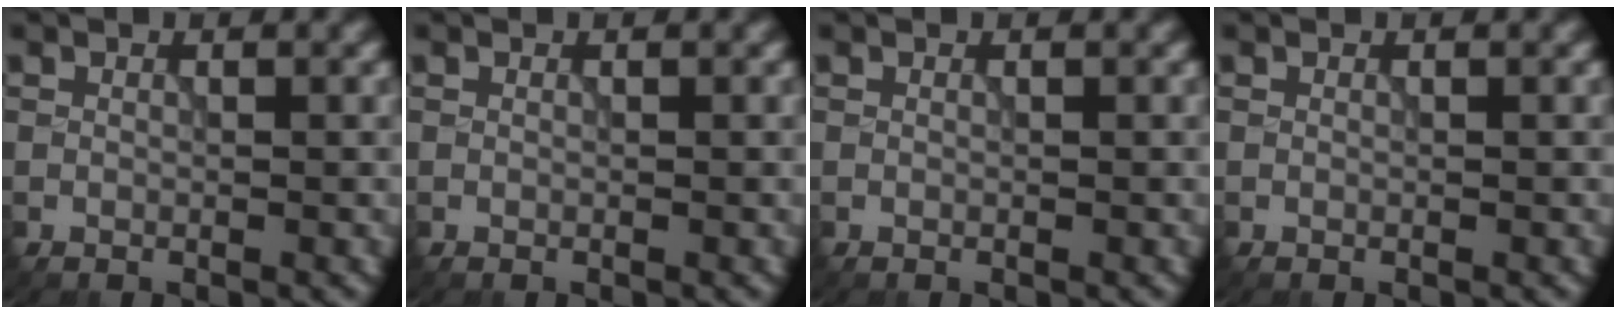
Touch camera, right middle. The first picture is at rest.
{"total": 0.0}
{"total": 0.0}
{"total": 0.0}